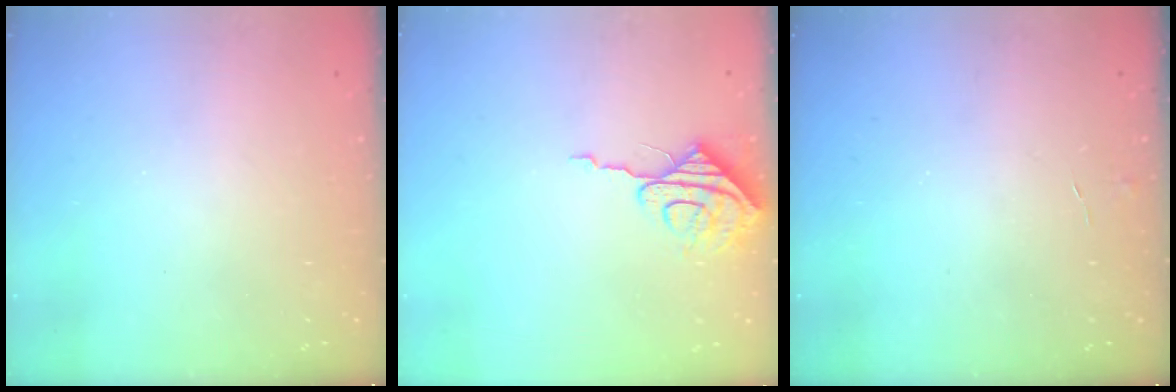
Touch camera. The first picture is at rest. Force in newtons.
{"total": 7.9, "press": 7.9, "slide": 0.7}
{"total": 2.9, "press": 2.9, "slide": 0.3}